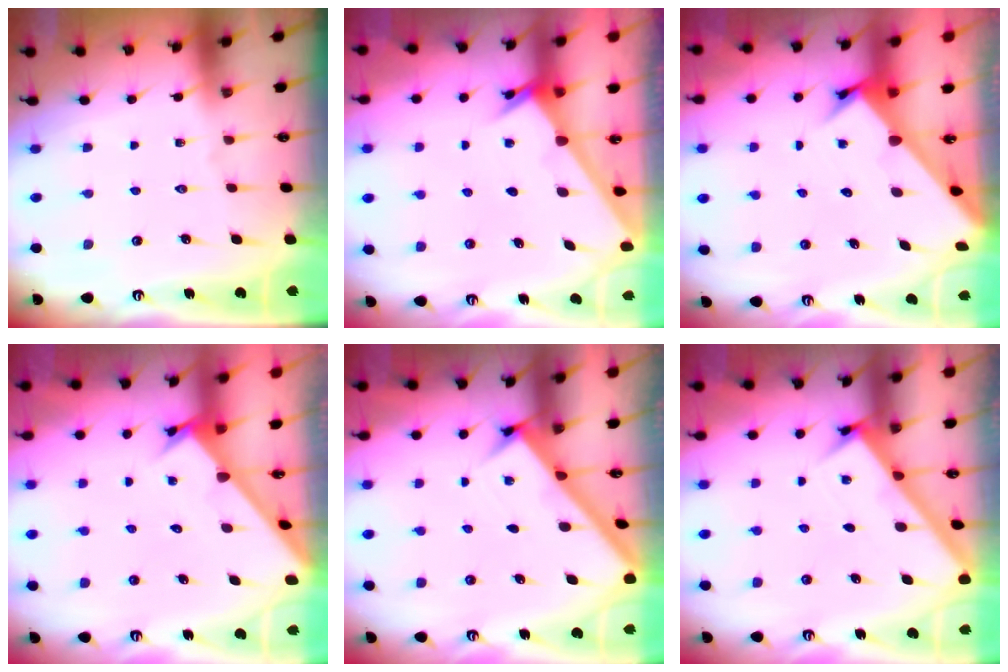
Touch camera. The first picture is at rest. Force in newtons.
{"total": 2.5, "press": 2.5, "slide": 0.2}
{"total": 2.6, "press": 2.6, "slide": 0.2}
{"total": 2.6, "press": 2.6, "slide": 0.3}
{"total": 2.6, "press": 2.6, "slide": 0.3}
{"total": 3.1, "press": 3.1, "slide": 0.2}